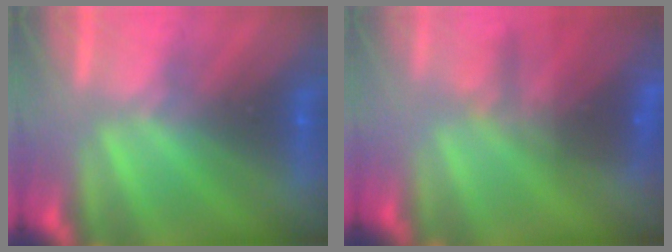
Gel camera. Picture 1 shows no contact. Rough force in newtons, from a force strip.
{"total": 7.1}